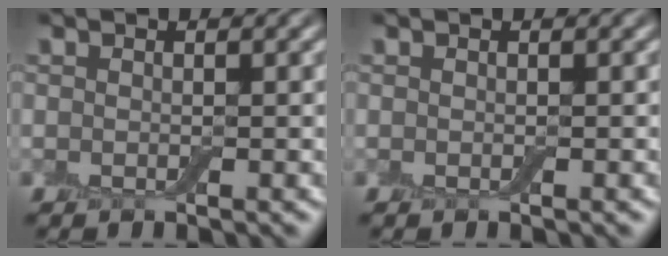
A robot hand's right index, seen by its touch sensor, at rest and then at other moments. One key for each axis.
{"total": 0.0}